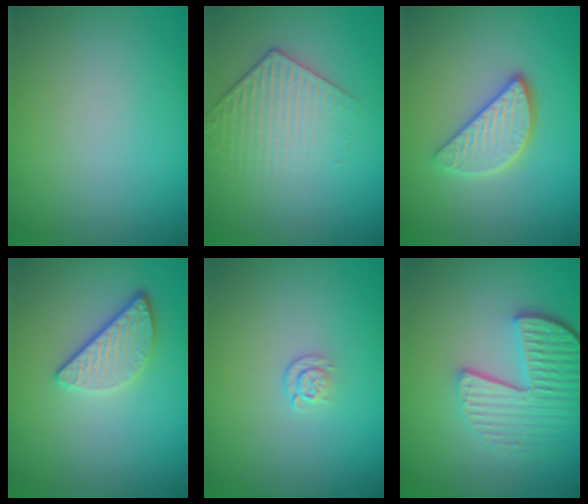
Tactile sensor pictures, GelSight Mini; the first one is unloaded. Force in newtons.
{"total": 3.2, "press": 2.8, "slide": 1.5}
{"total": 3.5, "press": 2.9, "slide": 1.9}
{"total": 3.2, "press": 2.6, "slide": 1.9}
{"total": 1.1, "press": 0.6, "slide": 0.9}
{"total": 5.4, "press": 4.1, "slide": 3.5}